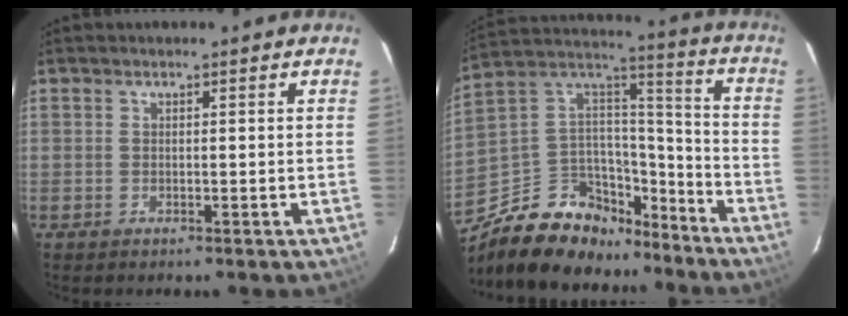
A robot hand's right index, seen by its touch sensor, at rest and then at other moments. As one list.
[{"total": 21.3, "force": [-14.9, 12.2, 9.2], "torque": [-0.203, 0.065, -0.230]}]